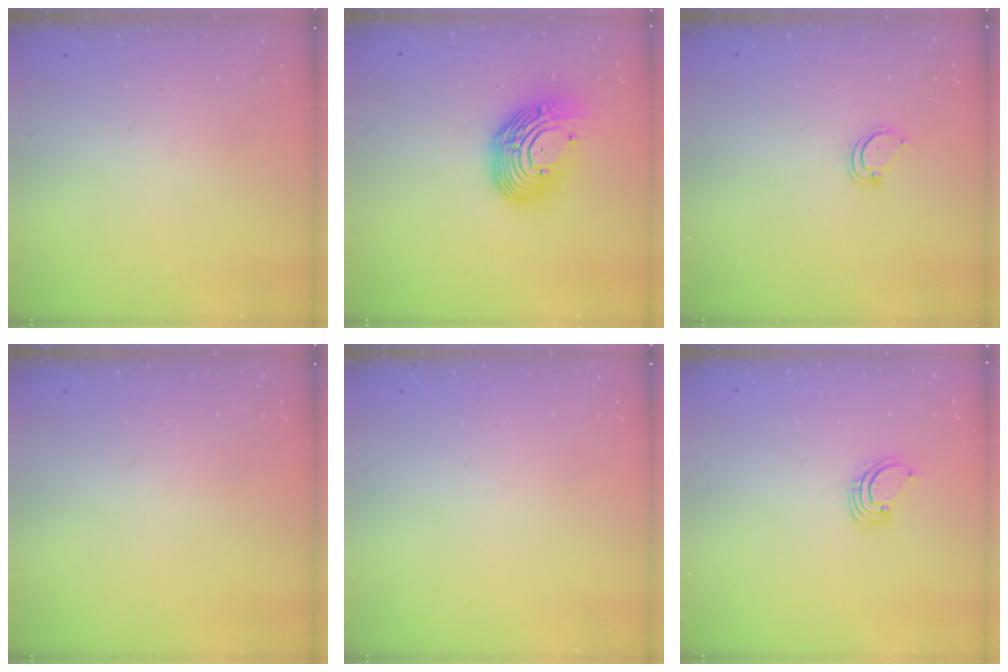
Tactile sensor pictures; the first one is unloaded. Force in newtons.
{"total": 16.1, "press": 16.0, "slide": 2.0}
{"total": 3.8, "press": 3.8, "slide": 0.4}
{"total": 0.0}
{"total": 0.0}
{"total": 1.4, "press": 1.4, "slide": 0.1}